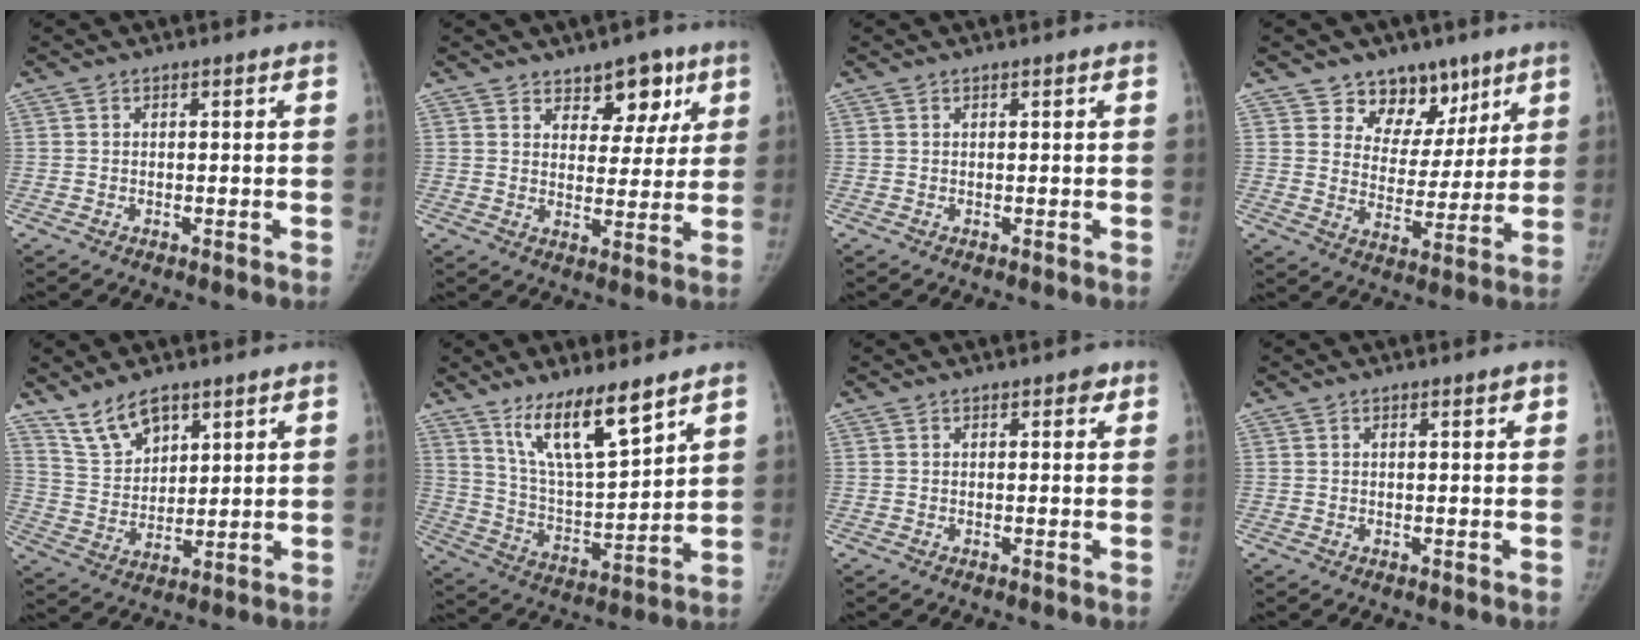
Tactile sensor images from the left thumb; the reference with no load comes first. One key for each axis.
{"total": 7.9, "fx": 4.8, "fy": 4.9, "fz": 3.9, "tx": -0.013, "ty": -0.024, "tz": 0.070}
{"total": 0.0}
{"total": 11.3, "fx": 7.4, "fy": 7.8, "fz": 3.3, "tx": 0.004, "ty": -0.039, "tz": 0.122}
{"total": 8.5, "fx": 6.3, "fy": 4.1, "fz": 4.0, "tx": -0.054, "ty": -0.034, "tz": 0.130}
{"total": 14.0, "fx": 9.7, "fy": 3.2, "fz": 9.6, "tx": -0.152, "ty": -0.064, "tz": 0.190}
{"total": 1.5, "fx": 0.7, "fy": 0.8, "fz": 1.0, "tx": -0.003, "ty": 0.000, "tz": 0.006}
{"total": 1.1, "fx": 0.5, "fy": 0.2, "fz": 1.0, "tx": -0.013, "ty": 0.001, "tz": 0.007}